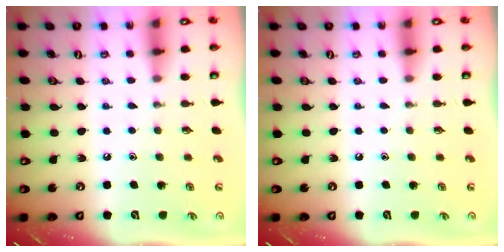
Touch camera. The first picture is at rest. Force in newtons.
{"total": 0.0}